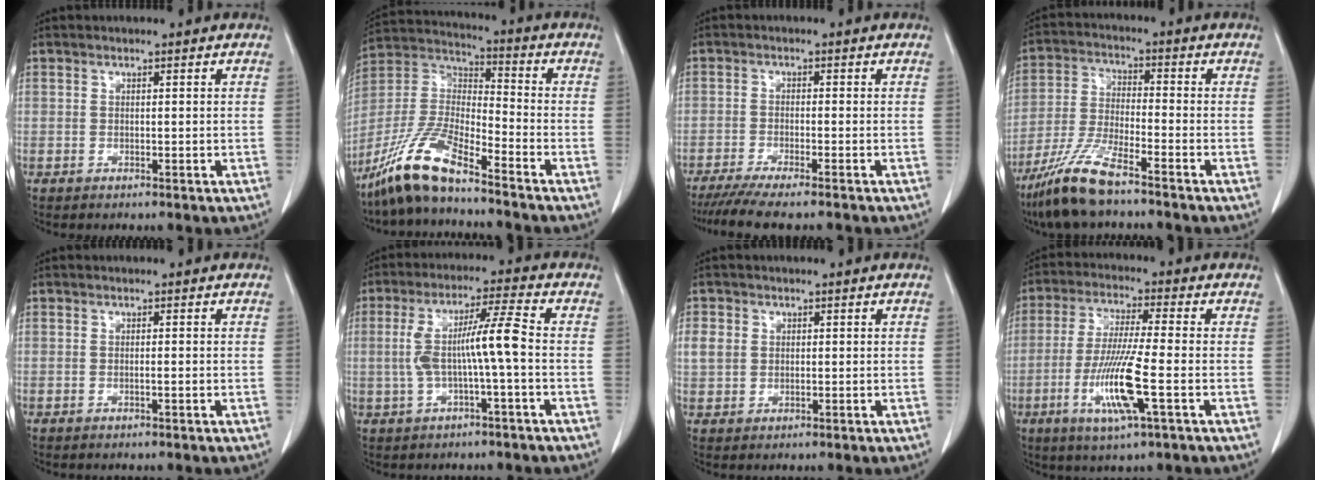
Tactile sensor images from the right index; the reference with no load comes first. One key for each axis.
{"total": 12.1, "fx": -9.5, "fy": 1.7, "fz": 7.3, "tx": -0.161, "ty": 0.000, "tz": -0.185}
{"total": 8.1, "fx": -6.8, "fy": 0.4, "fz": 4.4, "tx": -0.062, "ty": -0.017, "tz": -0.109}
{"total": 9.6, "fx": -7.2, "fy": 0.9, "fz": 6.2, "tx": -0.134, "ty": -0.025, "tz": -0.144}
{"total": 0.6, "fx": -0.2, "fy": 0.0, "fz": 0.6, "tx": -0.011, "ty": 0.000, "tz": -0.003}
{"total": 8.4, "fx": -0.7, "fy": 0.1, "fz": 8.4, "tx": -0.164, "ty": 0.023, "tz": -0.013}
{"total": 3.4, "fx": 0.8, "fy": 2.9, "fz": 1.5, "tx": -0.034, "ty": 0.009, "tz": 0.018}
{"total": 11.1, "fx": -3.4, "fy": 0.1, "fz": 10.6, "tx": -0.214, "ty": -0.018, "tz": -0.068}